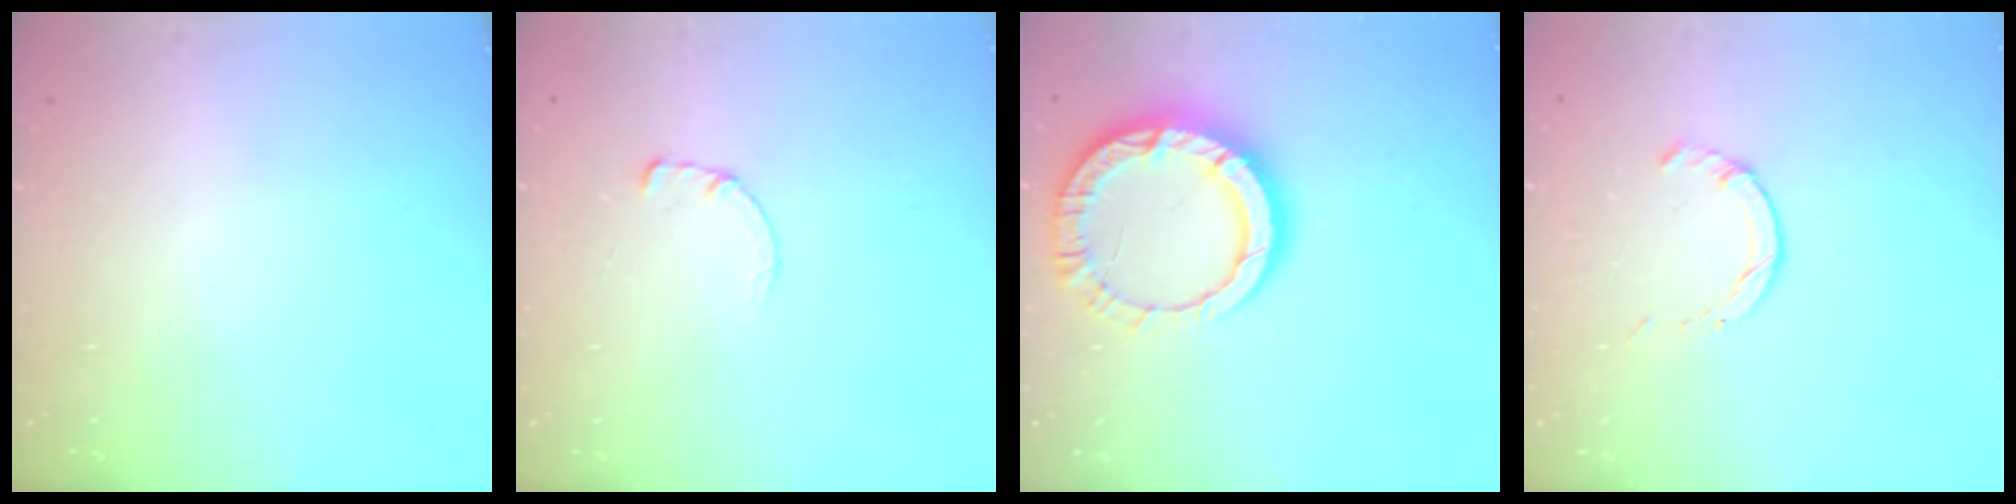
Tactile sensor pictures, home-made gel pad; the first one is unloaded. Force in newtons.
{"total": 0.7, "press": 0.6, "slide": 0.2}
{"total": 13.6, "press": 13.5, "slide": 1.1}
{"total": 1.7, "press": 1.7, "slide": 0.2}